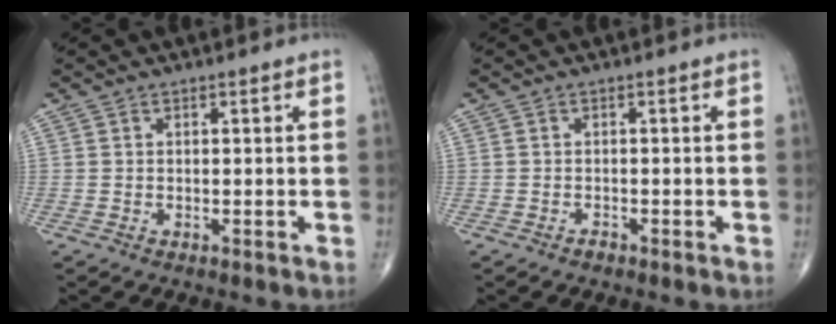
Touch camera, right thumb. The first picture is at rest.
{"total": 0.8, "force": [-0.7, 0.4, 0.2], "torque": [-0.003, 0.002, -0.014]}